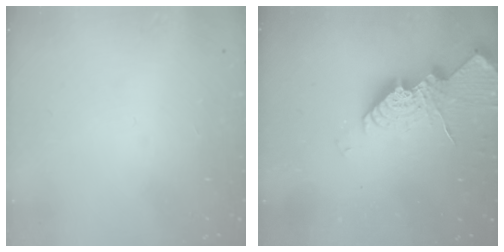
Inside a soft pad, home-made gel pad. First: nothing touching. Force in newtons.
{"total": 15.2, "press": 15.2, "slide": 1.5}